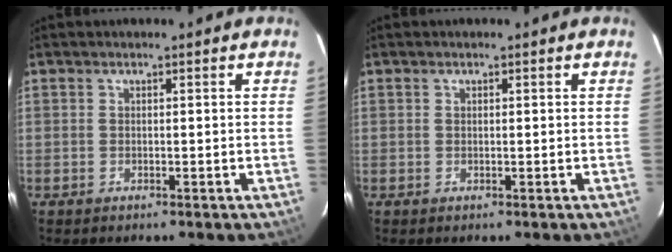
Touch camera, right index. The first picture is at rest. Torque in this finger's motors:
{"motor_torque": [-0.20, -0.03, -0.10, 0.00]}